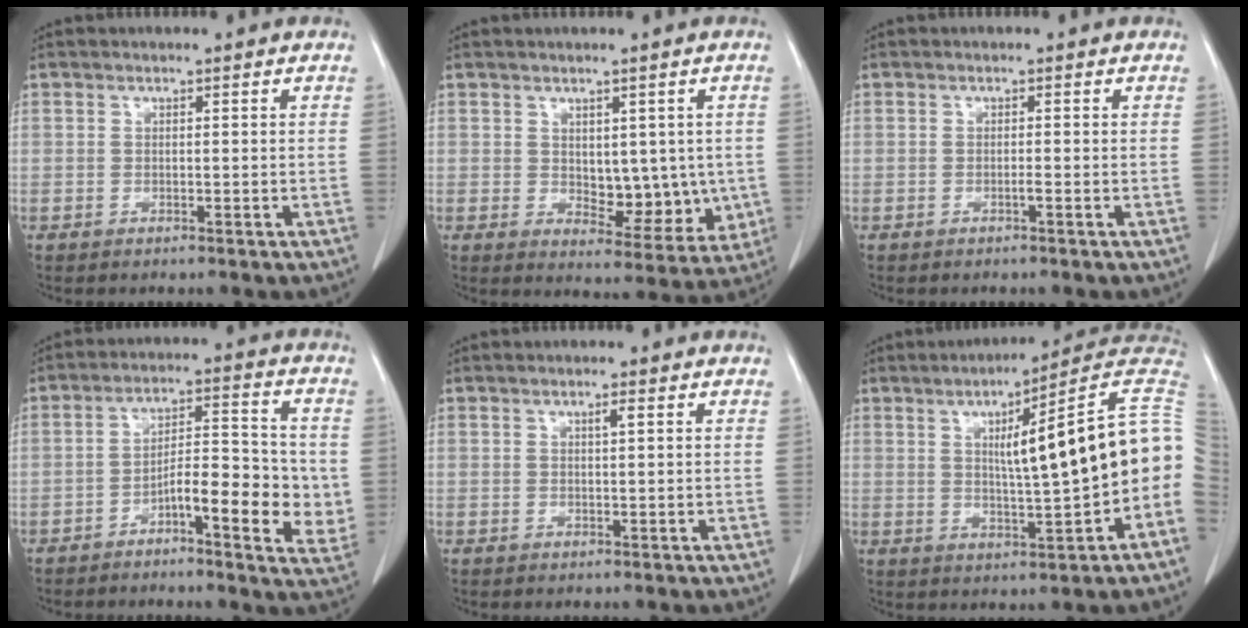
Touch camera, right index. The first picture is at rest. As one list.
[{"total": 8.1, "force": [0.1, 4.7, 6.6], "torque": [-0.066, -0.004, 0.019]}, {"total": 0.5, "force": [-0.3, -0.1, 0.4], "torque": [-0.003, 0.004, -0.005]}, {"total": 11.3, "force": [-3.1, 3.2, 10.4], "torque": [-0.142, 0.021, -0.046]}, {"total": 1.1, "force": [0.4, 0.1, 1.0], "torque": [-0.019, 0.002, 0.007]}, {"total": 15.7, "force": [0.7, 0.8, 15.6], "torque": [-0.200, 0.028, 0.008]}]